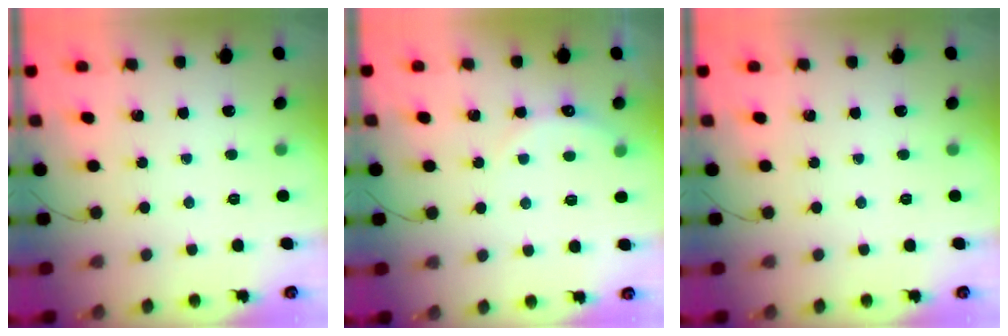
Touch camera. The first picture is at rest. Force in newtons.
{"total": 6.7, "press": 6.6, "slide": 1.0}
{"total": 0.0}